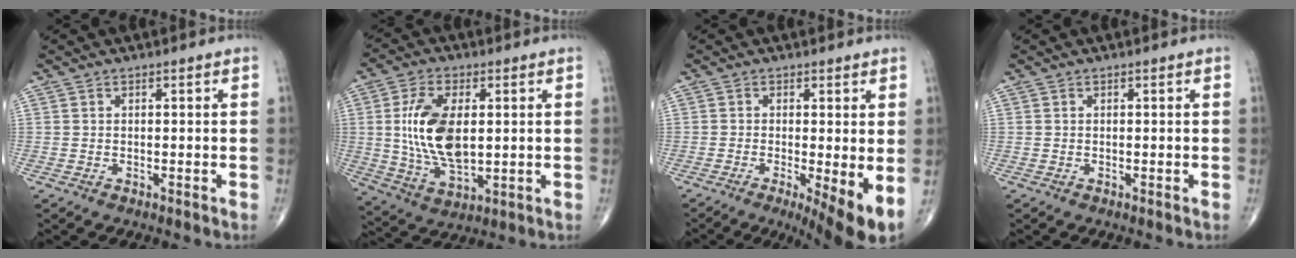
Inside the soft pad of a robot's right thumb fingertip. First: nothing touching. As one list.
[{"total": 14.2, "force": [1.6, 7.4, 12.0], "torque": [-0.228, -0.011, 0.037]}, {"total": 8.7, "force": [-2.1, 2.0, 8.2], "torque": [-0.126, -0.022, -0.031]}, {"total": 0.0}]